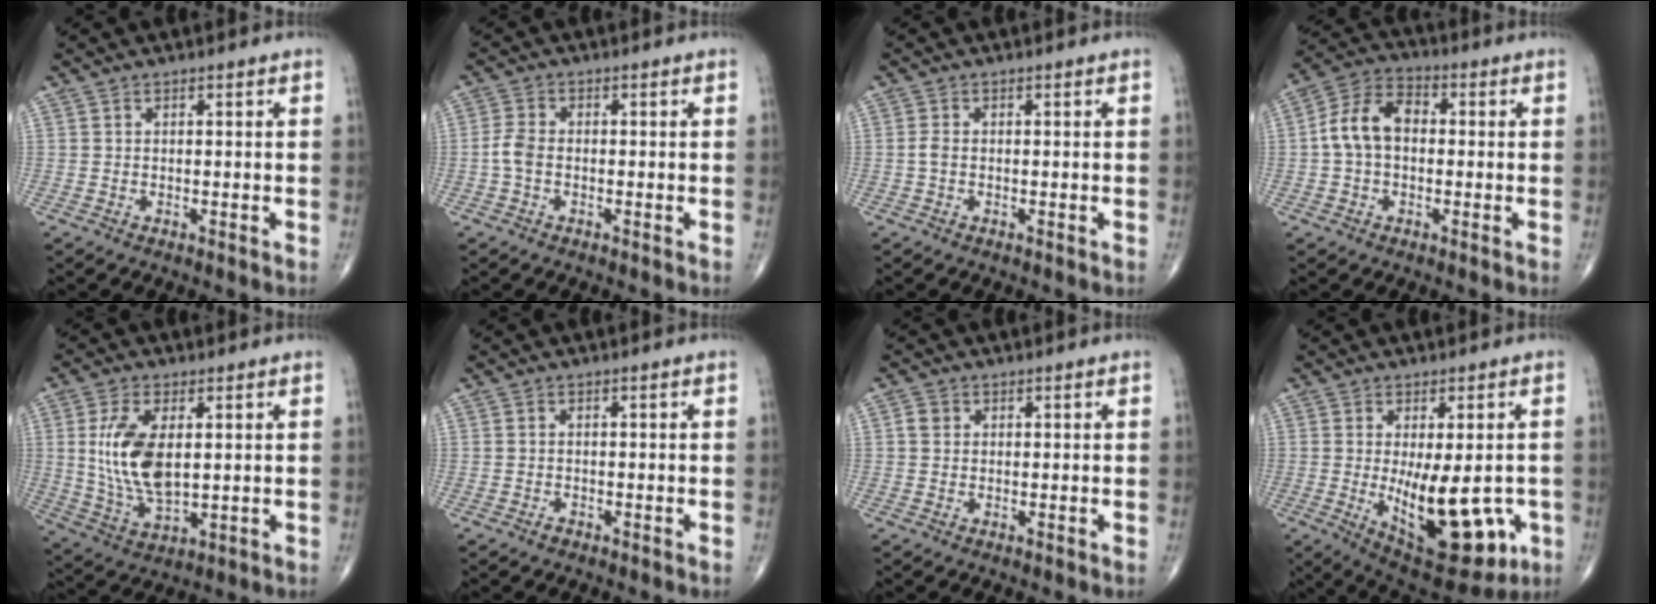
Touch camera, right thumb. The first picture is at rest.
{"total": 3.1, "force": [-0.8, 1.9, 2.4], "torque": [-0.055, 0.008, -0.022]}
{"total": 1.2, "force": [-0.2, 0.7, 1.0], "torque": [-0.023, 0.000, -0.007]}
{"total": 9.5, "force": [0.0, 6.5, 6.9], "torque": [-0.123, 0.032, -0.012]}
{"total": 12.4, "force": [1.9, 6.2, 10.6], "torque": [-0.208, -0.016, 0.045]}
{"total": 0.7, "force": [-0.5, 0.4, 0.2], "torque": [-0.002, 0.001, -0.011]}
{"total": 1.8, "force": [0.4, 1.6, 0.8], "torque": [-0.010, 0.003, 0.005]}
{"total": 17.3, "force": [-3.5, 7.5, 15.1], "torque": [-0.201, -0.025, -0.027]}